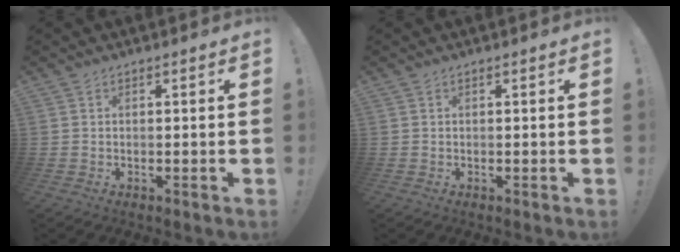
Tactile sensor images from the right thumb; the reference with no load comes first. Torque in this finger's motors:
{"motor_torque": [-0.10, 0.10, -0.13, 0.13, 0.00]}